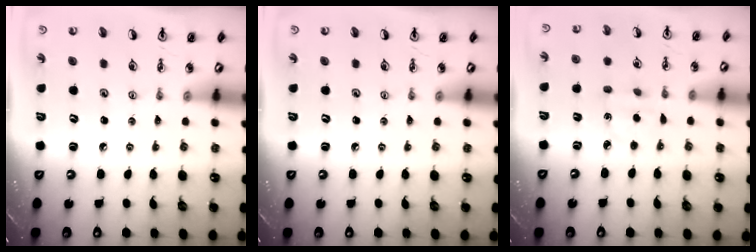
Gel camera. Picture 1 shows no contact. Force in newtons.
{"total": 0.0}
{"total": 2.4, "press": 2.4, "slide": 0.5}